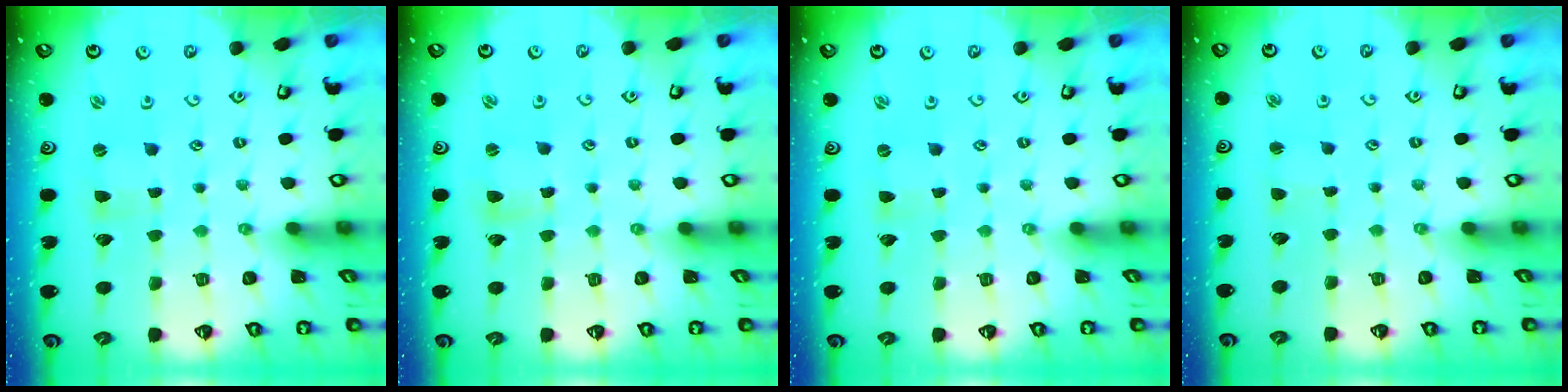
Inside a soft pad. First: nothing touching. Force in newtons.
{"total": 1.8, "press": 1.8, "slide": 0.2}
{"total": 0.0}
{"total": 1.3, "press": 1.2, "slide": 0.1}